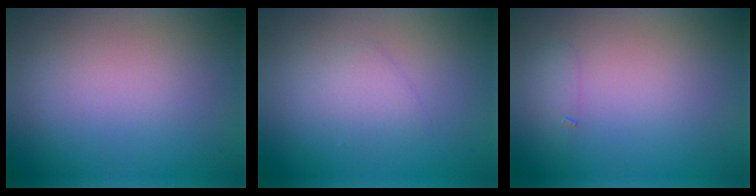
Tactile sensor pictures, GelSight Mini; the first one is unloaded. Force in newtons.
{"total": 1.6, "press": 1.6, "slide": 0.1}
{"total": 1.0, "press": 1.0, "slide": 0.0}